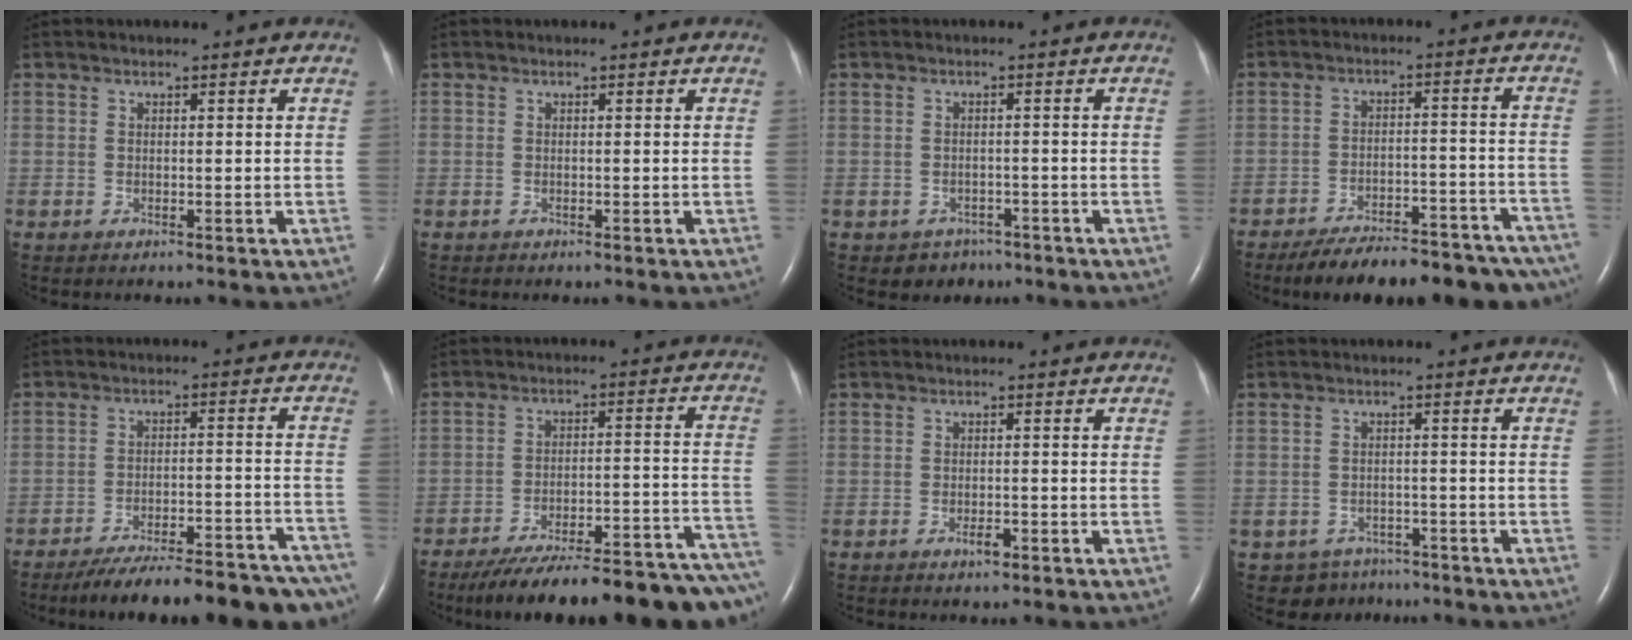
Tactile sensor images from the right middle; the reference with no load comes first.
{"total": 0.0}
{"total": 3.0, "force": [-1.9, 2.3, 0.0], "torque": [-0.004, 0.011, -0.022]}
{"total": 20.3, "force": [-17.4, 5.8, 8.5], "torque": [-0.082, 0.011, -0.230]}
{"total": 21.8, "force": [-19.2, 4.1, 9.6], "torque": [-0.088, 0.004, -0.254]}
{"total": 26.8, "force": [-23.3, 2.7, 12.9], "torque": [-0.114, -0.002, -0.315]}
{"total": 1.5, "force": [-0.9, 0.4, 1.1], "torque": [-0.018, 0.000, -0.013]}
{"total": 4.5, "force": [-3.4, 3.0, -0.2], "torque": [0.007, 0.011, -0.045]}